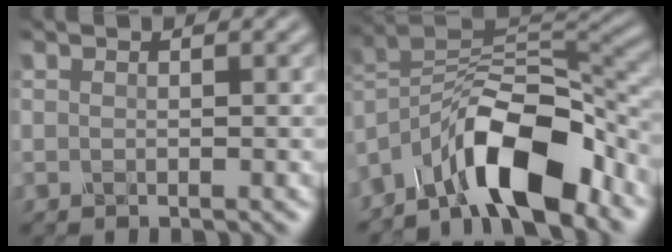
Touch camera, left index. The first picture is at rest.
{"total": 9.7, "force": [-6.8, 3.1, 6.2], "torque": [-0.089, 0.013, -0.126]}